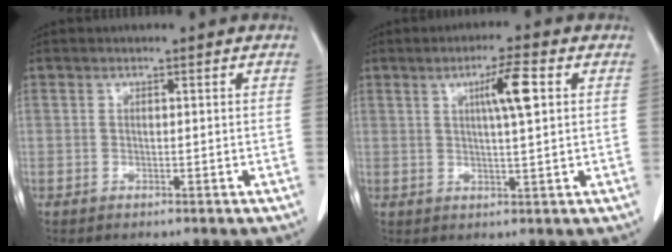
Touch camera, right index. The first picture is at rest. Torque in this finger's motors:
{"motor_torque": [0.21, 0.17, 0.13, 0.06]}